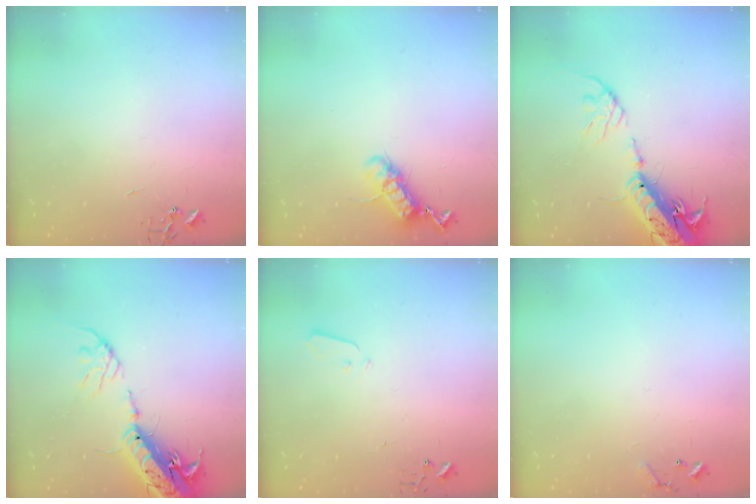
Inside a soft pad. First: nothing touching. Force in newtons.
{"total": 11.8, "press": 11.8, "slide": 1.2}
{"total": 19.6, "press": 19.1, "slide": 4.3}
{"total": 19.6, "press": 19.1, "slide": 4.3}
{"total": 3.0, "press": 2.9, "slide": 0.3}
{"total": 7.7, "press": 7.7, "slide": 0.5}